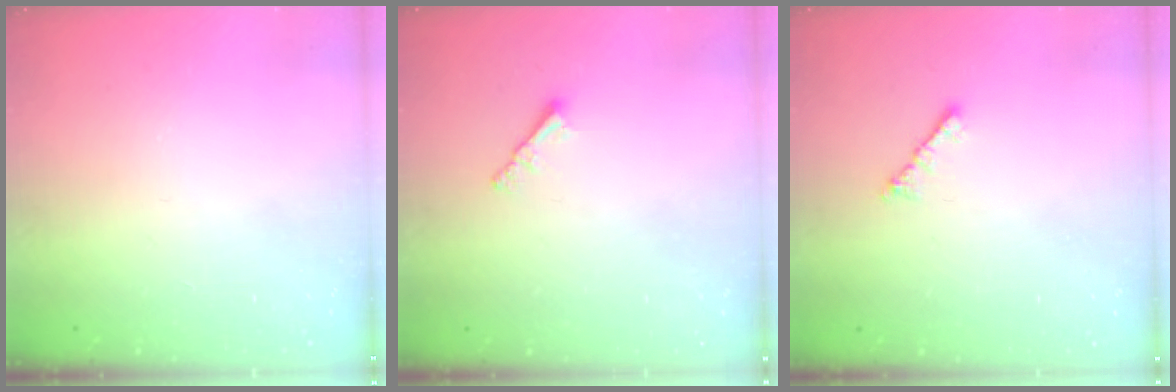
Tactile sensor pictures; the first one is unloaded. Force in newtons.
{"total": 2.1, "press": 2.0, "slide": 0.5}
{"total": 1.8, "press": 1.8, "slide": 0.5}